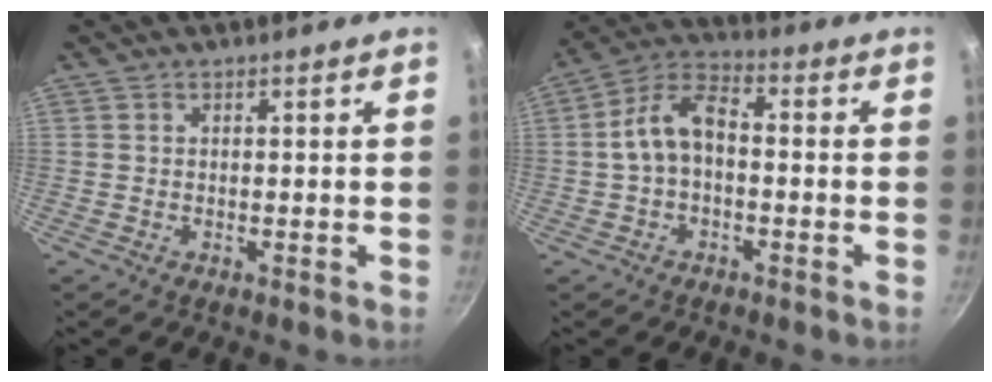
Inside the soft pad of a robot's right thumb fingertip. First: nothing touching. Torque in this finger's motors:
{"motor_torque": [-0.58, 0.57, 0.19, -0.13, 0.17]}